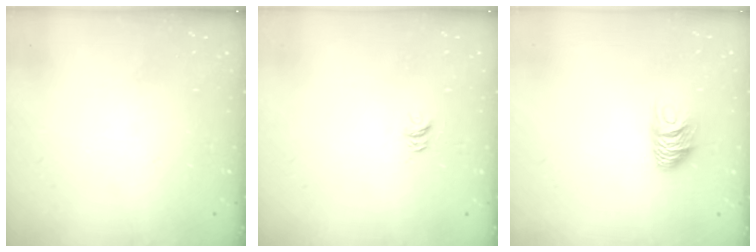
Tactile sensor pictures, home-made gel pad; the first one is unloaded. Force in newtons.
{"total": 3.5, "press": 3.5, "slide": 0.3}
{"total": 7.5, "press": 7.4, "slide": 0.8}